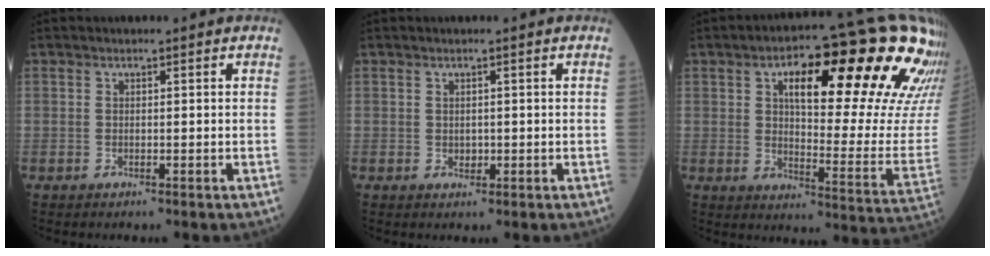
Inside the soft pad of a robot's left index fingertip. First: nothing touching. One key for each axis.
{"total": 0.9, "fx": -0.1, "fy": 0.7, "fz": 0.5, "tx": -0.008, "ty": -0.002, "tz": 0.000}
{"total": 25.7, "fx": 13.0, "fy": 5.4, "fz": 21.5, "tx": -0.256, "ty": 0.027, "tz": 0.178}